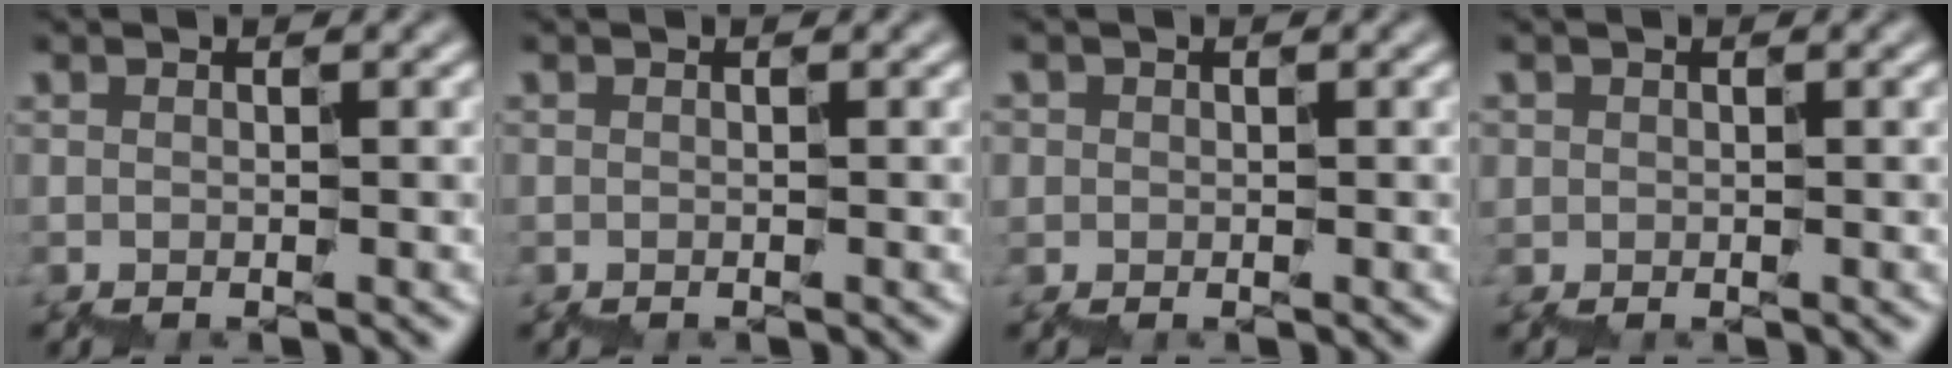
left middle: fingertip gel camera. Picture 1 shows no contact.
{"total": 0.0}
{"total": 0.9, "force": [-0.5, 0.8, -0.1], "torque": [0.002, 0.001, -0.005]}
{"total": 0.6, "force": [-0.3, 0.5, -0.2], "torque": [0.001, -0.003, 0.000]}